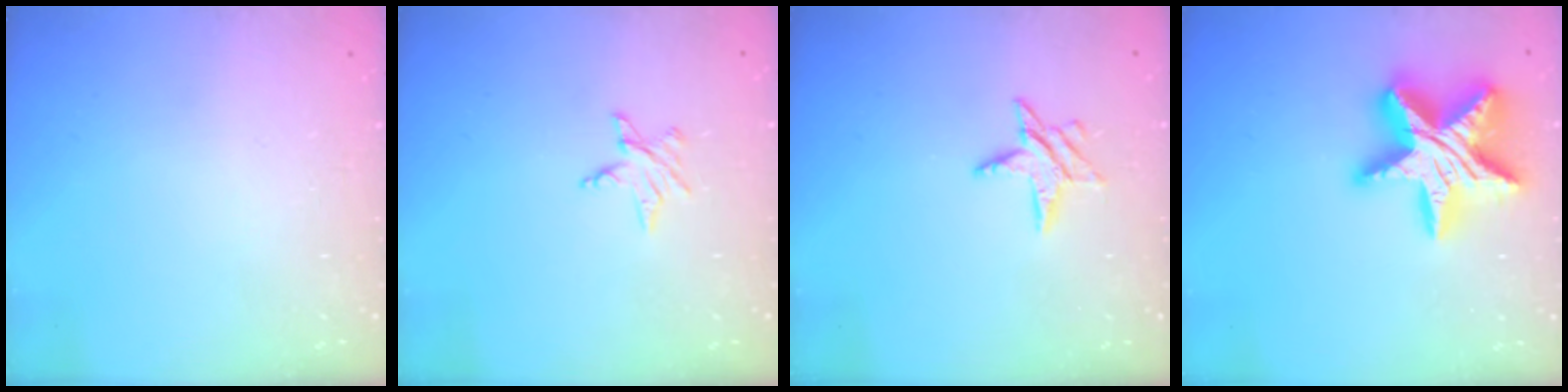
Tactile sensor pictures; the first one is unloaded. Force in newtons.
{"total": 3.8, "press": 3.8, "slide": 0.4}
{"total": 6.5, "press": 6.5, "slide": 0.3}
{"total": 22.1, "press": 22.0, "slide": 1.7}